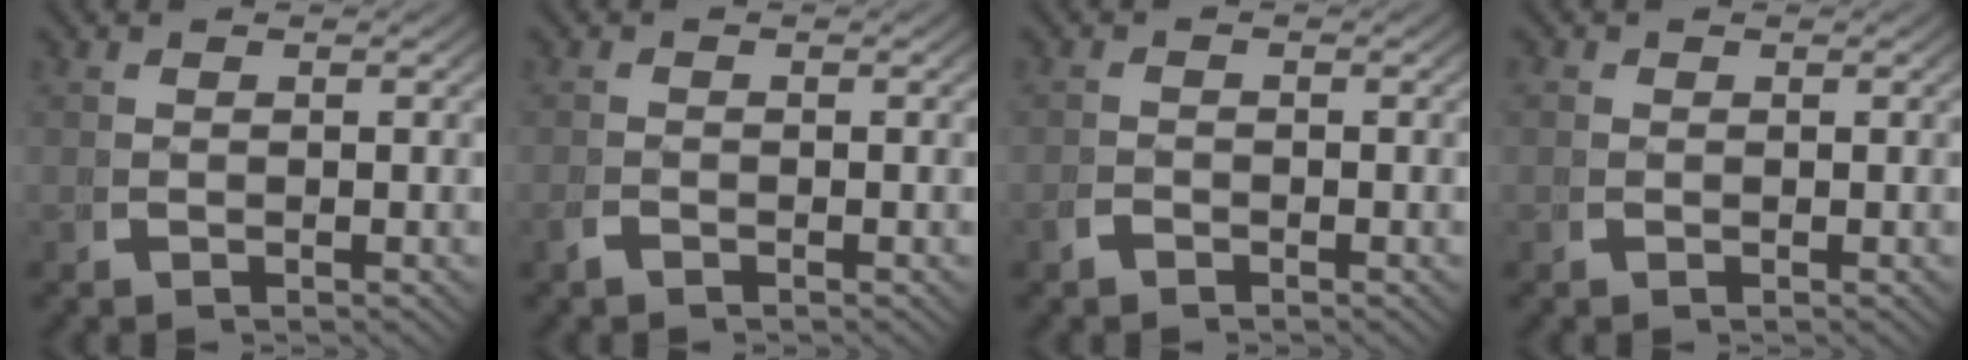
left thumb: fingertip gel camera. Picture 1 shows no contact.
{"total": 0.8, "force": [-0.7, 0.1, 0.2], "torque": [-0.007, -0.002, -0.016]}
{"total": 1.0, "force": [-0.9, 0.3, 0.1], "torque": [-0.003, -0.004, -0.020]}
{"total": 0.7, "force": [0.1, 0.6, 0.1], "torque": [-0.007, -0.006, 0.002]}